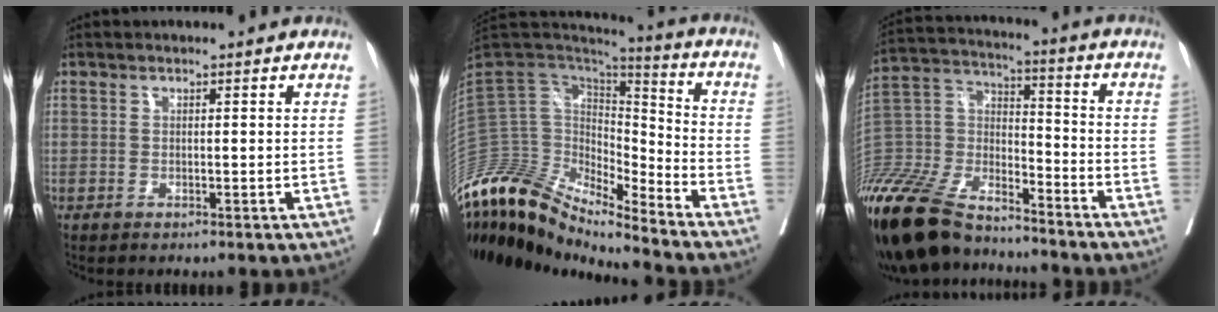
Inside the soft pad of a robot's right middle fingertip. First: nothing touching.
{"total": 22.1, "force": [-19.5, 4.2, 9.4], "torque": [-0.203, 0.035, -0.349]}
{"total": 24.7, "force": [-20.6, 7.6, 11.2], "torque": [-0.302, -0.033, -0.378]}